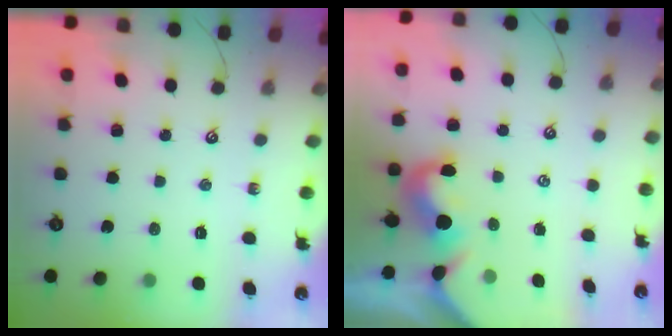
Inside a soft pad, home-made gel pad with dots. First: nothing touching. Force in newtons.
{"total": 0.0}